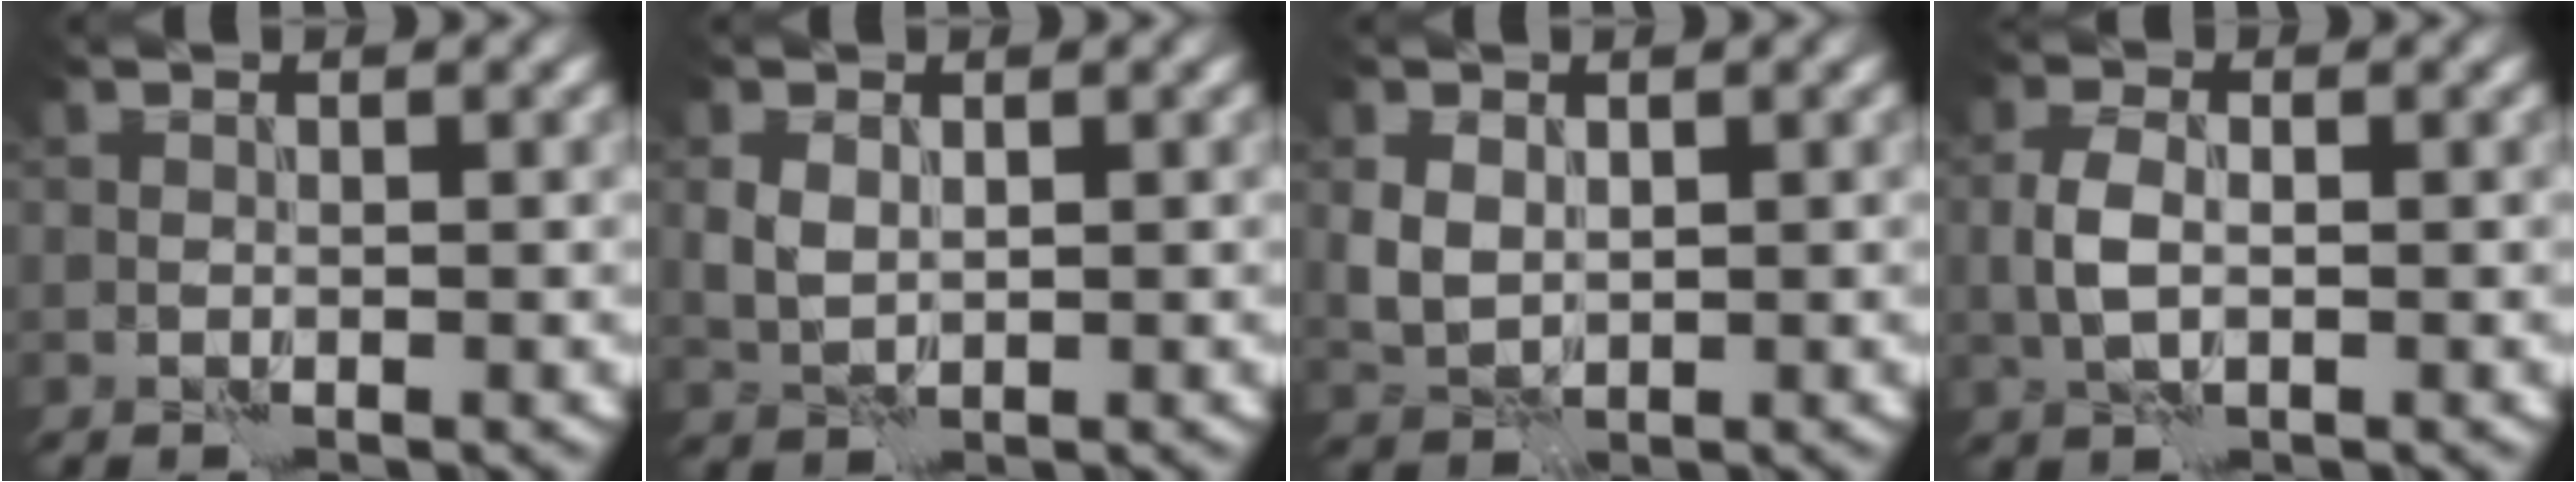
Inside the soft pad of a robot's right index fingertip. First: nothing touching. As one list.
[{"total": 1.7, "force": [0.5, 1.2, 1.0], "torque": [-0.029, 0.000, 0.014]}, {"total": 2.2, "force": [0.5, 1.7, 1.4], "torque": [-0.035, 0.000, 0.013]}, {"total": 2.3, "force": [-0.3, 1.3, 1.9], "torque": [-0.044, 0.002, -0.007]}]